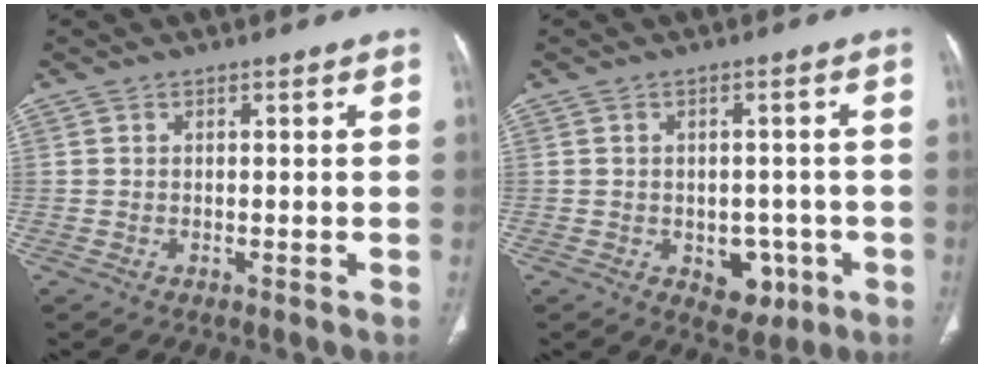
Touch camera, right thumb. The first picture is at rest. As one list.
[{"total": 6.1, "force": [-2.1, 4.3, 3.8], "torque": [-0.018, 0.009, -0.016]}]